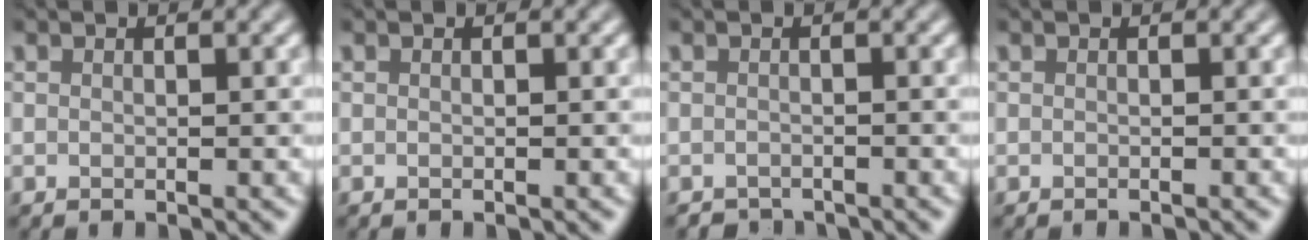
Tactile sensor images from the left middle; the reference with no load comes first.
{"total": 0.0}
{"total": 1.3, "force": [-1.3, 0.3, -0.2], "torque": [0.008, -0.002, -0.022]}
{"total": 0.6, "force": [-0.5, 0.0, 0.2], "torque": [-0.003, -0.002, -0.007]}